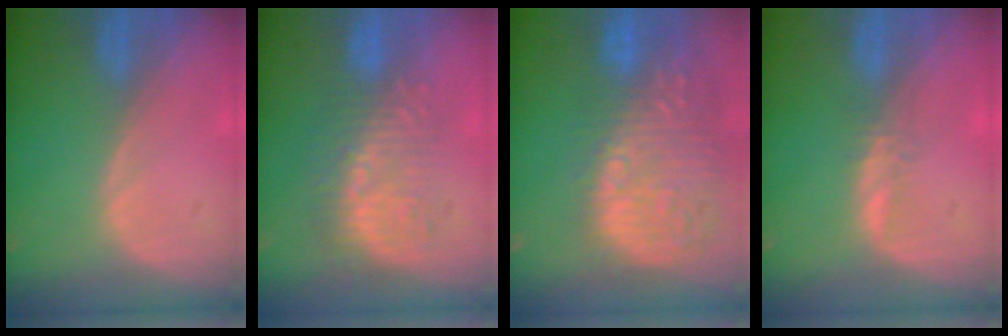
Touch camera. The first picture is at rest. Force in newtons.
{"total": 8.9, "press": 8.4, "slide": 2.9}
{"total": 15.5, "press": 12.7, "slide": 8.9}
{"total": 1.3, "press": 1.2, "slide": 0.5}